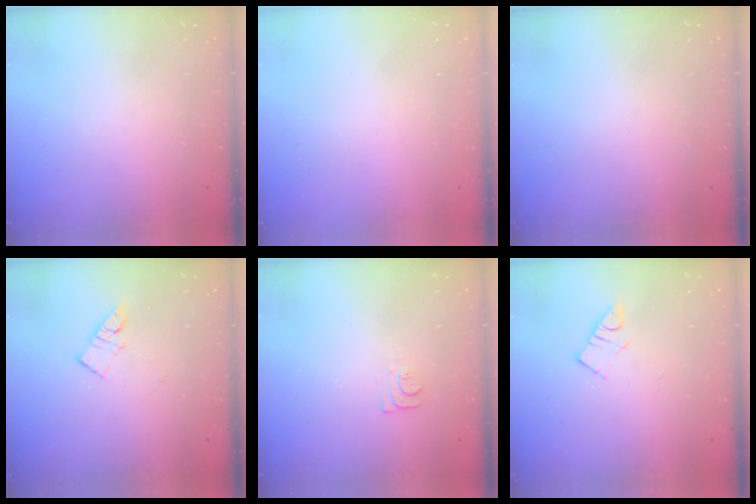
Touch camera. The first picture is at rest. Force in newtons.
{"total": 1.8, "press": 1.8, "slide": 0.2}
{"total": 0.0}
{"total": 7.1, "press": 7.1, "slide": 0.2}
{"total": 6.2, "press": 6.1, "slide": 0.6}
{"total": 4.2, "press": 4.2, "slide": 0.6}